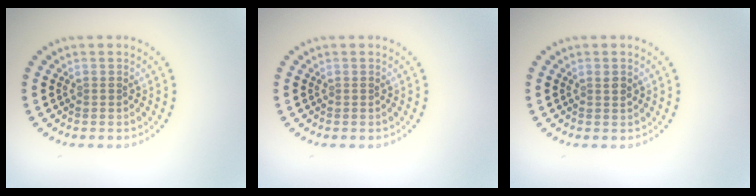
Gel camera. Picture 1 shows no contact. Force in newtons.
{"total": 0.0}
{"total": 0.8, "press": 0.7, "slide": 0.2}